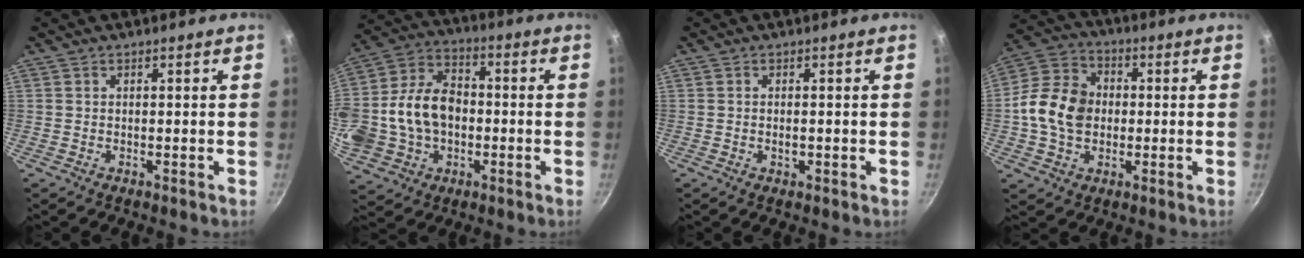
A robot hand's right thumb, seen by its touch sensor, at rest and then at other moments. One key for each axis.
{"total": 21.5, "fx": -2.0, "fy": 16.1, "fz": 14.2, "tx": -0.287, "ty": 0.044, "tz": -0.035}
{"total": 1.4, "fx": -0.3, "fy": 0.7, "fz": 1.2, "tx": -0.020, "ty": 0.001, "tz": -0.005}
{"total": 13.4, "fx": -0.5, "fy": 10.5, "fz": 8.4, "tx": -0.130, "ty": 0.020, "tz": -0.025}